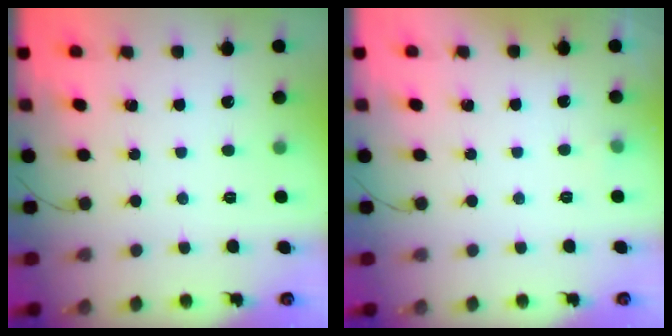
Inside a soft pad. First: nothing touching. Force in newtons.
{"total": 2.9, "press": 2.6, "slide": 1.2}